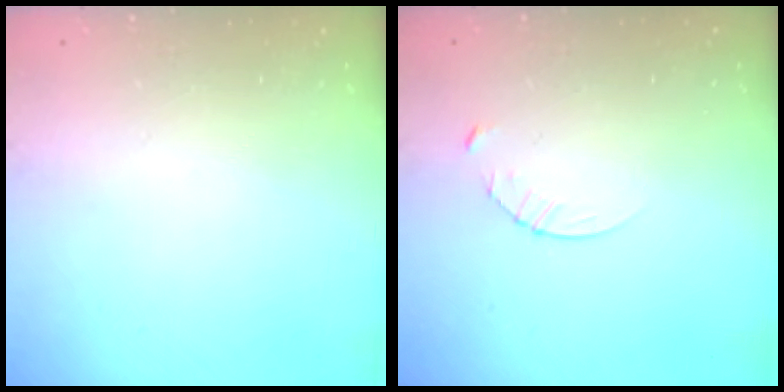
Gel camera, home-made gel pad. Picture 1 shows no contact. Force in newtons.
{"total": 3.4, "press": 3.4, "slide": 0.4}